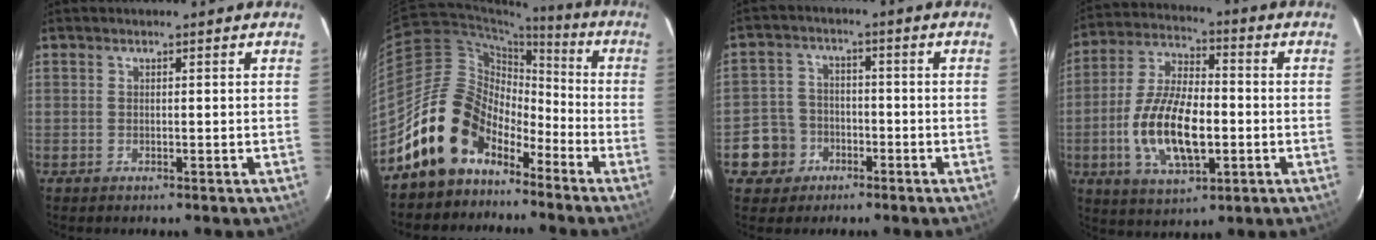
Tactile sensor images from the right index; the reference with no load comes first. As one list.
[{"total": 14.2, "force": [-9.8, 8.9, 5.2], "torque": [-0.103, 0.034, -0.171]}, {"total": 6.9, "force": [-3.1, 6.1, 0.9], "torque": [-0.041, 0.024, -0.049]}, {"total": 15.9, "force": [-3.3, 7.2, 13.7], "torque": [-0.281, 0.000, -0.058]}]